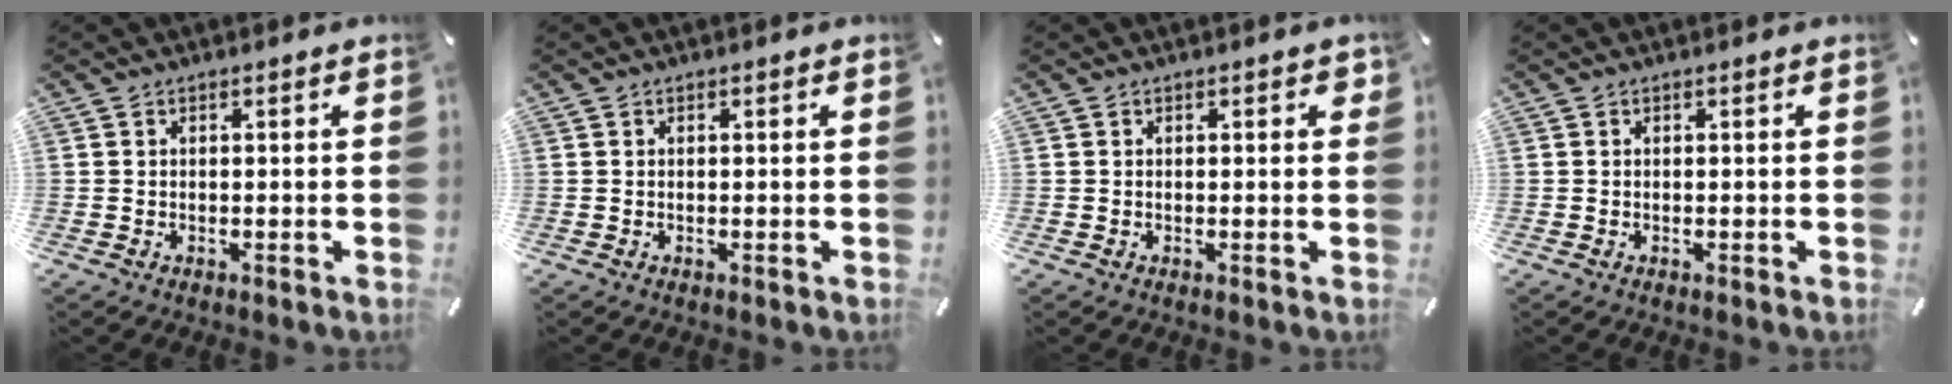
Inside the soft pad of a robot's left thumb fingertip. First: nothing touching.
{"total": 0.0}
{"total": 1.3, "force": [0.3, 0.7, 1.1], "torque": [-0.015, 0.002, 0.001]}
{"total": 0.0}